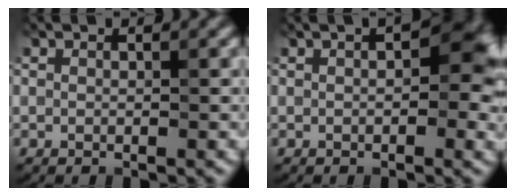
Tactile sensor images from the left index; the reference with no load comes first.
{"total": 6.4, "force": [1.1, 3.2, 5.4], "torque": [-0.058, 0.015, 0.010]}